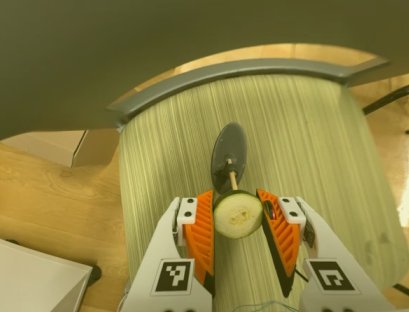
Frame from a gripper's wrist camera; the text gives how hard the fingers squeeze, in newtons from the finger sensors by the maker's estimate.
{"total": 10.3, "left": 10.9, "right": 9.7}